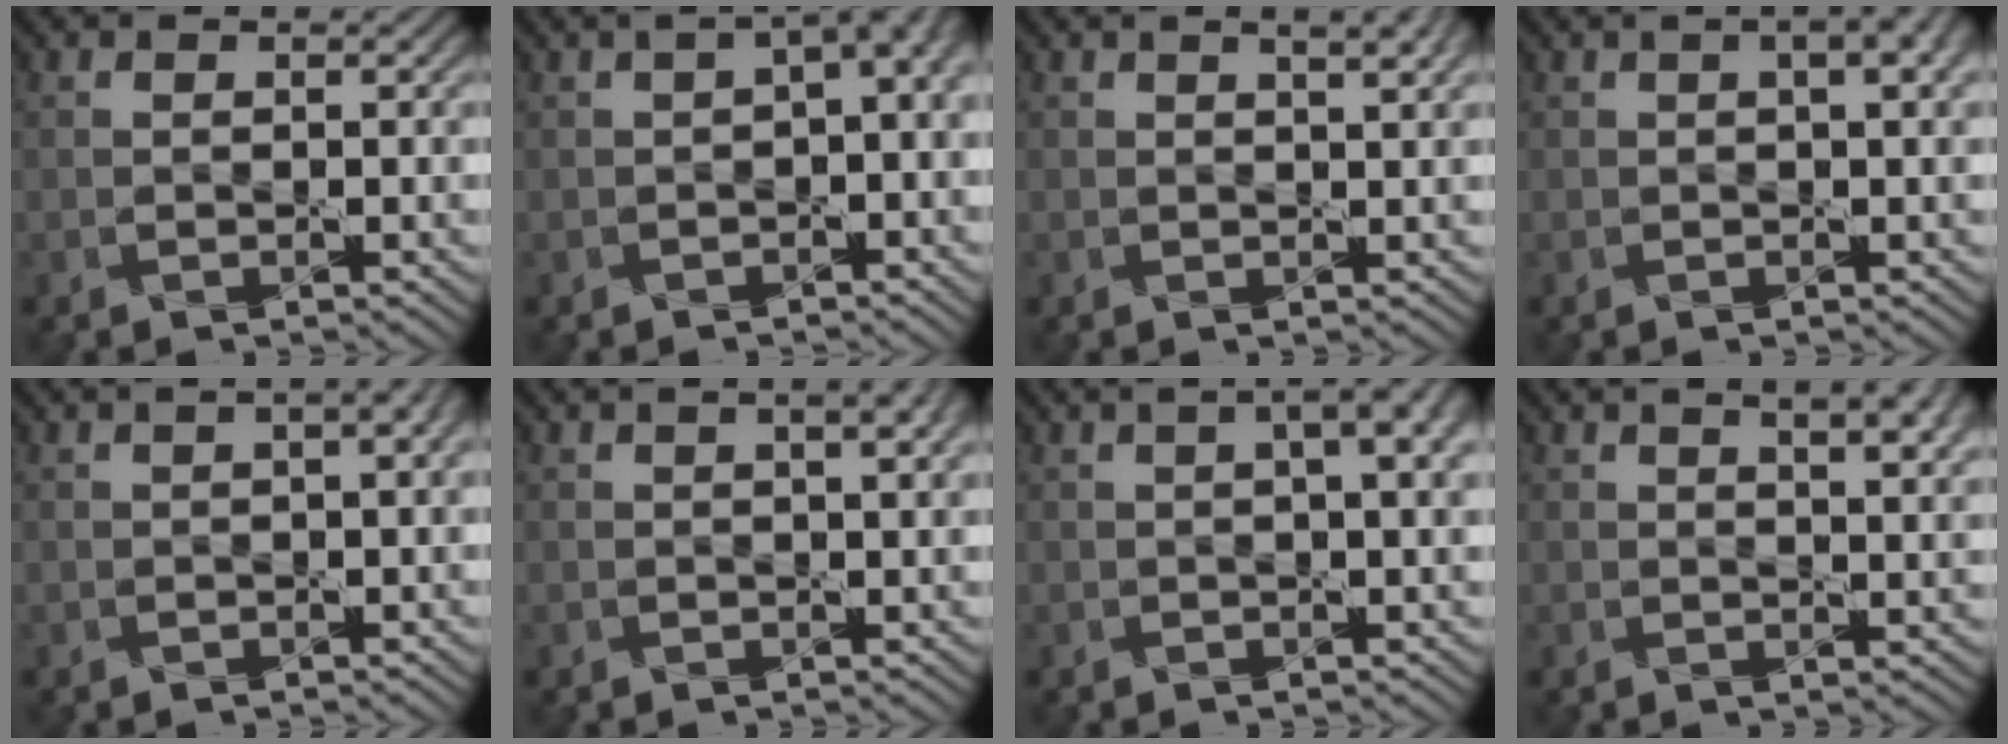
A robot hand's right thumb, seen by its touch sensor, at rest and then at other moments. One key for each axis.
{"total": 4.9, "fx": 0.5, "fy": 1.5, "fz": 4.6, "tx": -0.060, "ty": 0.012, "tz": 0.010}
{"total": 3.7, "fx": 2.0, "fy": 0.9, "fz": 3.0, "tx": -0.039, "ty": 0.005, "tz": 0.017}
{"total": 4.9, "fx": 1.9, "fy": 1.5, "fz": 4.3, "tx": -0.052, "ty": 0.008, "tz": 0.014}
{"total": 4.2, "fx": 1.2, "fy": 1.6, "fz": 3.7, "tx": -0.042, "ty": 0.017, "tz": 0.001}
{"total": 3.1, "fx": 1.2, "fy": 0.9, "fz": 2.8, "tx": -0.030, "ty": 0.004, "tz": 0.003}
{"total": 5.2, "fx": 1.5, "fy": 1.4, "fz": 4.8, "tx": -0.058, "ty": 0.018, "tz": 0.013}
{"total": 6.3, "fx": 3.2, "fy": 1.9, "fz": 5.0, "tx": -0.060, "ty": 0.011, "tz": 0.034}